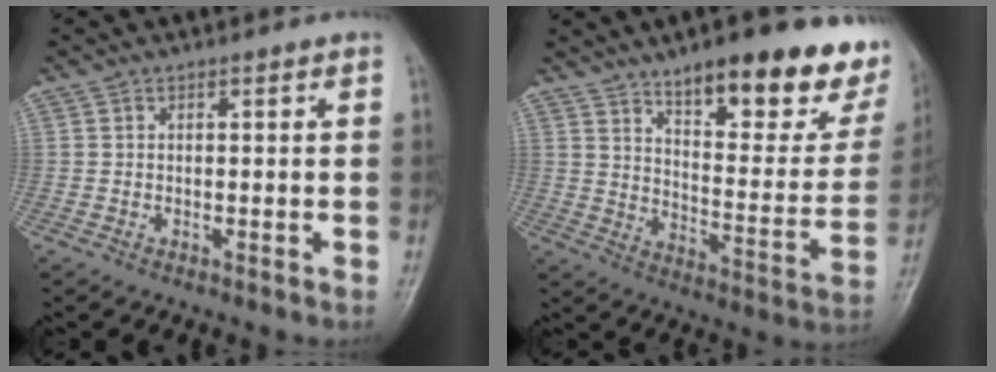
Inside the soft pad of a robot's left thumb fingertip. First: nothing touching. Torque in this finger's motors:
{"motor_torque": [0.90, 0.85, 1.48, -1.30, 0.09]}